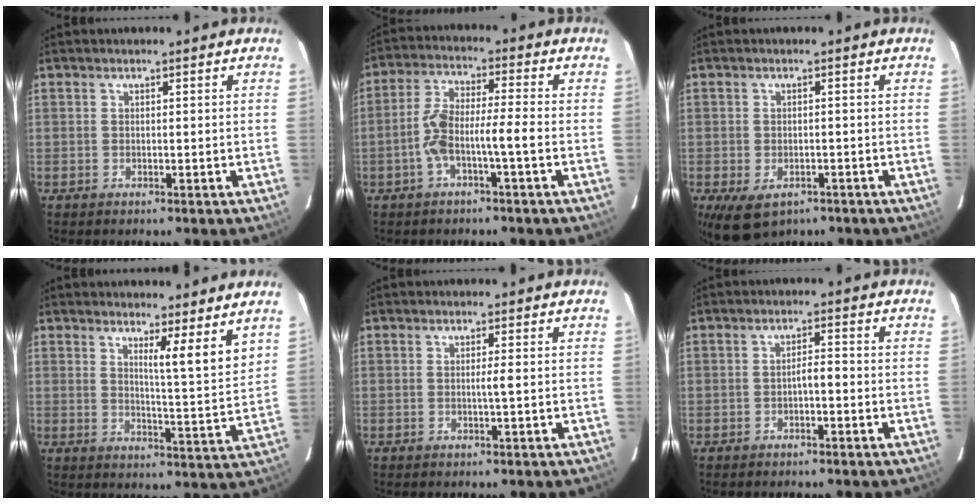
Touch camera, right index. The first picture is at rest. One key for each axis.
{"total": 7.1, "fx": -2.4, "fy": 0.6, "fz": 6.7, "tx": -0.136, "ty": 0.023, "tz": -0.047}
{"total": 7.4, "fx": -4.5, "fy": 4.4, "fz": 3.8, "tx": -0.074, "ty": -0.011, "tz": -0.062}
{"total": 6.3, "fx": 4.7, "fy": -0.1, "fz": 4.2, "tx": -0.061, "ty": -0.027, "tz": 0.066}
{"total": 1.0, "fx": -0.1, "fy": -0.3, "fz": 1.0, "tx": -0.016, "ty": -0.001, "tz": -0.004}
{"total": 2.0, "fx": -0.8, "fy": 0.5, "fz": 1.8, "tx": -0.026, "ty": 0.004, "tz": -0.014}